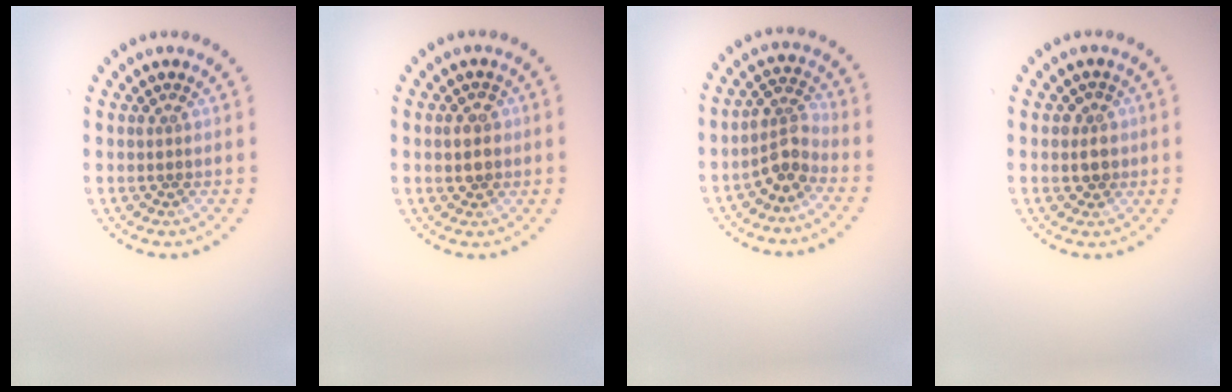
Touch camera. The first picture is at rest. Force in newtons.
{"total": 2.1, "press": 2.1, "slide": 0.5}
{"total": 2.8, "press": 2.2, "slide": 1.7}
{"total": 2.1, "press": 1.9, "slide": 0.9}